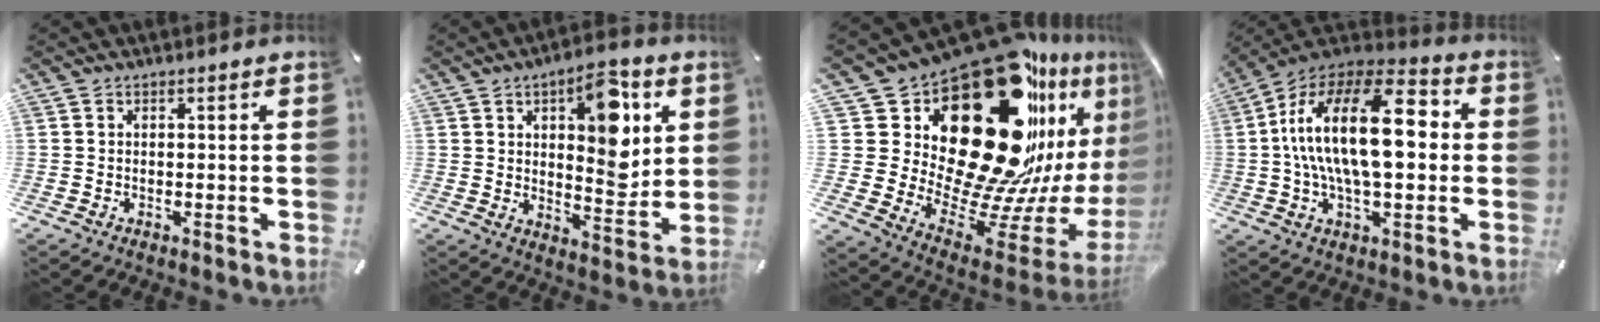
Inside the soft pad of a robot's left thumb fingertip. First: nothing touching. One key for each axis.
{"total": 14.1, "fx": 5.8, "fy": 7.1, "fz": 10.7, "tx": -0.128, "ty": -0.030, "tz": 0.095}
{"total": 39.4, "fx": 18.7, "fy": 20.5, "fz": 28.0, "tx": -0.389, "ty": -0.239, "tz": 0.398}
{"total": 24.1, "fx": 1.8, "fy": 12.2, "fz": 20.7, "tx": -0.392, "ty": -0.004, "tz": 0.017}